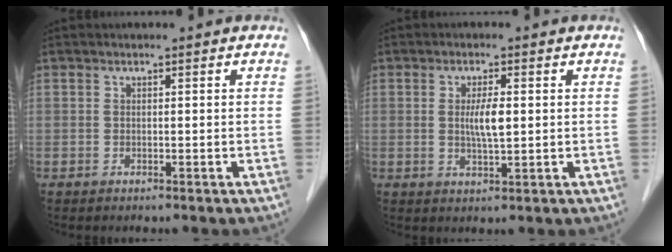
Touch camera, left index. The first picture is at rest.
{"total": 3.8, "force": [0.4, 0.6, 3.7], "torque": [-0.069, -0.003, 0.007]}